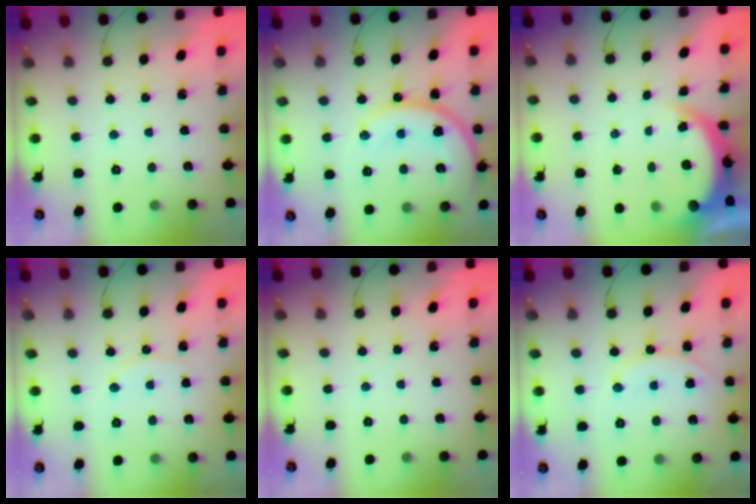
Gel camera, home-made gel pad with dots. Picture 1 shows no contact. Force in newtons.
{"total": 18.2, "press": 18.0, "slide": 2.0}
{"total": 4.5, "press": 4.4, "slide": 0.8}
{"total": 5.6, "press": 5.6, "slide": 0.5}
{"total": 0.0}
{"total": 10.9, "press": 10.9, "slide": 1.2}